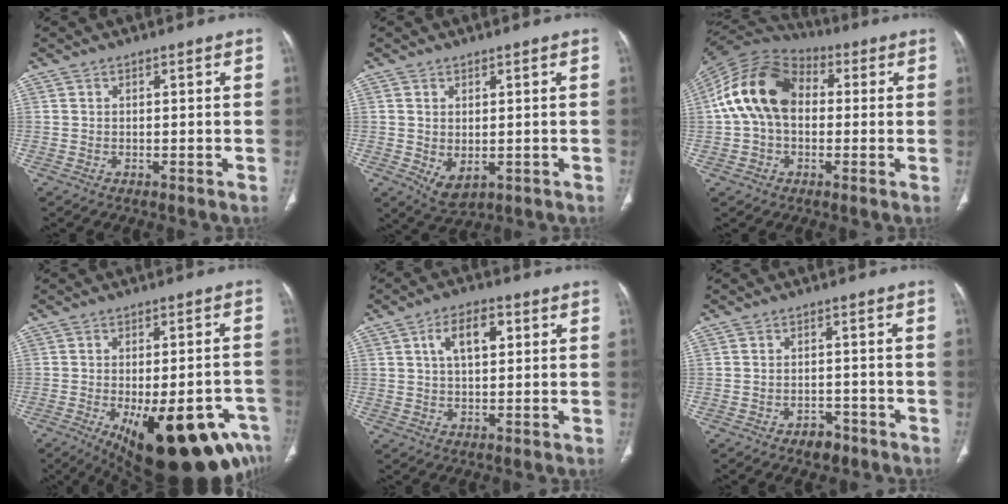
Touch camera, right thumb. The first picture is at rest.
{"total": 4.5, "force": [-0.7, 2.8, 3.4], "torque": [-0.056, -0.007, 0.007]}
{"total": 16.3, "force": [1.4, 11.4, 11.6], "torque": [-0.209, 0.038, 0.013]}
{"total": 23.6, "force": [-11.7, 9.2, 18.3], "torque": [-0.177, 0.024, -0.145]}
{"total": 7.4, "force": [2.3, 3.8, 5.9], "torque": [-0.093, 0.005, 0.038]}
{"total": 3.4, "force": [-2.3, 2.2, 1.4], "torque": [-0.015, 0.016, -0.027]}